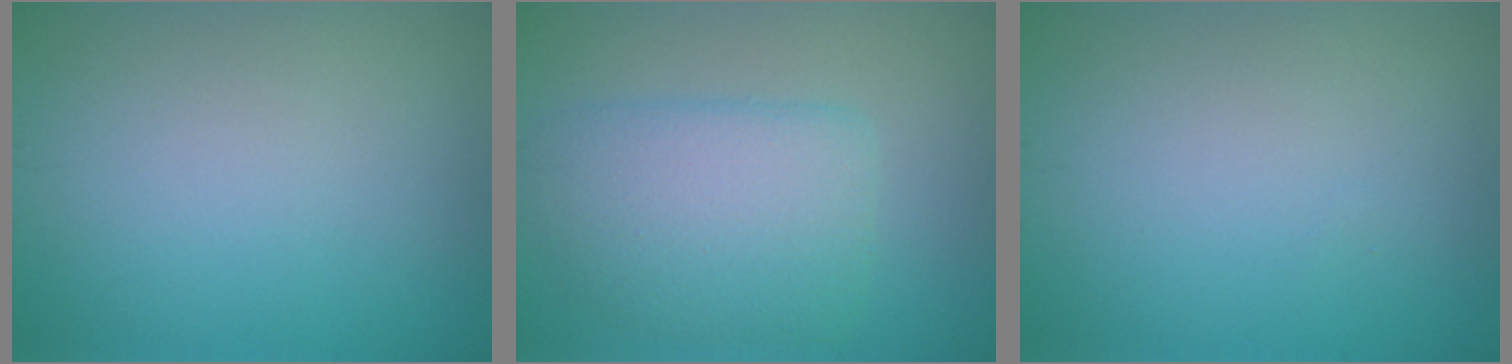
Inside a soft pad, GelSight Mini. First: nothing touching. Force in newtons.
{"total": 5.5, "press": 5.5, "slide": 0.5}
{"total": 0.0}